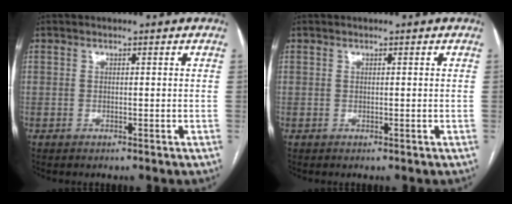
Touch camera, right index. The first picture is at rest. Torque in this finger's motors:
{"motor_torque": [0.00, 0.00, 0.00, 0.01]}